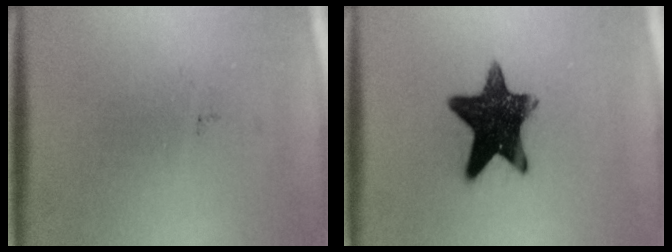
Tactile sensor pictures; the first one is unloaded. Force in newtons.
{"total": 13.3}